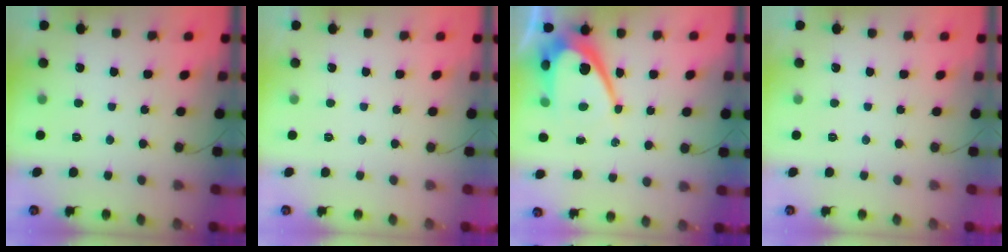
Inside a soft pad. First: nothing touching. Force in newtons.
{"total": 0.0}
{"total": 12.1, "press": 12.1, "slide": 0.8}
{"total": 0.0}